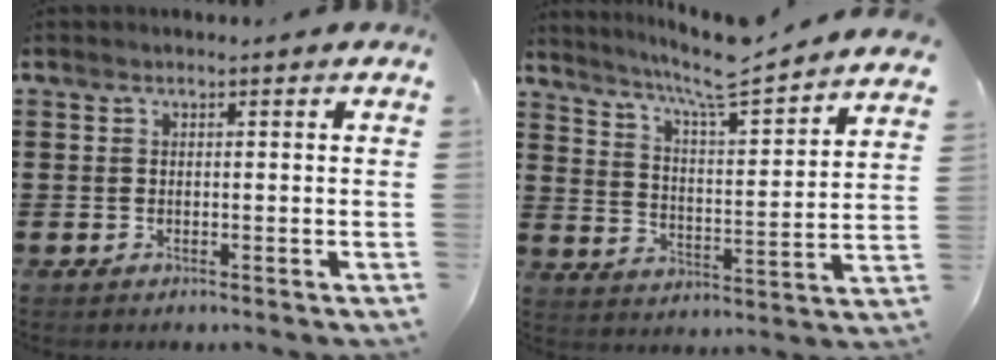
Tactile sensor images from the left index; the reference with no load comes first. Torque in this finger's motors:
{"motor_torque": [0.86, -0.86, 0.66, 0.09]}